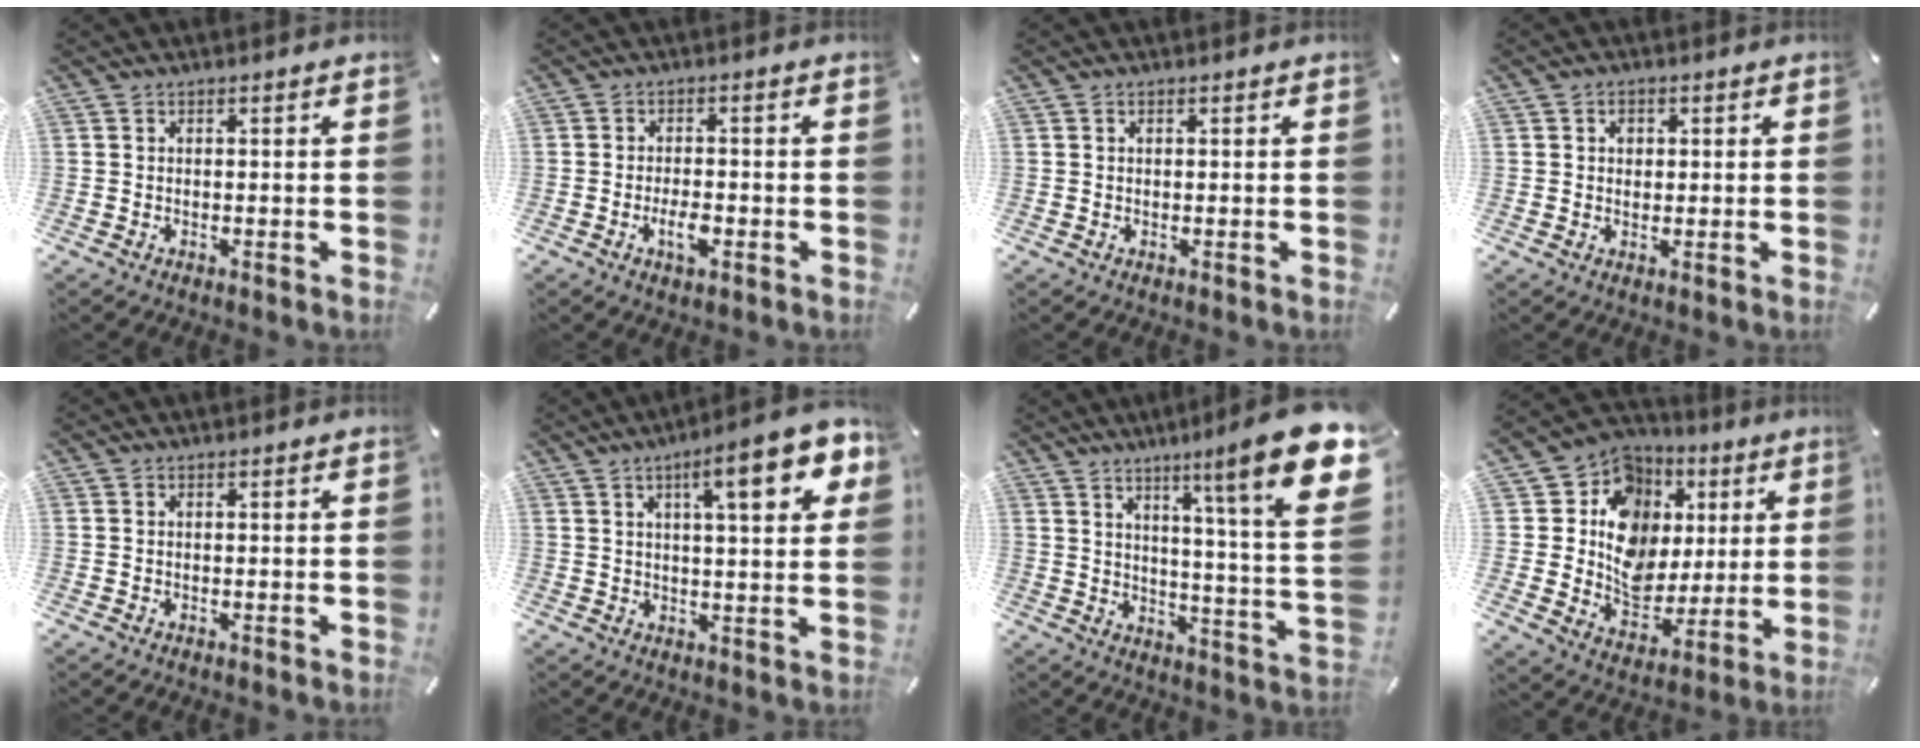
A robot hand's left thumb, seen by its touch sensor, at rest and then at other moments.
{"total": 4.4, "force": [-1.7, 1.9, 3.5], "torque": [-0.071, 0.004, -0.030]}
{"total": 0.6, "force": [0.2, 0.3, 0.5], "torque": [-0.009, 0.002, 0.004]}
{"total": 2.2, "force": [0.4, 1.9, 1.0], "torque": [-0.007, 0.001, 0.002]}
{"total": 0.0}
{"total": 13.7, "force": [6.2, 3.4, 11.7], "torque": [-0.164, -0.018, 0.091]}
{"total": 18.8, "force": [10.1, 1.6, 15.7], "torque": [-0.234, -0.078, 0.144]}
{"total": 13.8, "force": [2.8, 12.3, 5.4], "torque": [-0.086, -0.033, 0.058]}